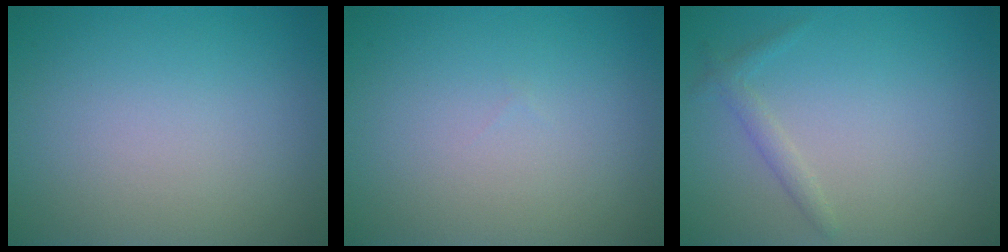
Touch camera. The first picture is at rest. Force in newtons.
{"total": 0.0}
{"total": 1.3, "press": 1.3, "slide": 0.1}